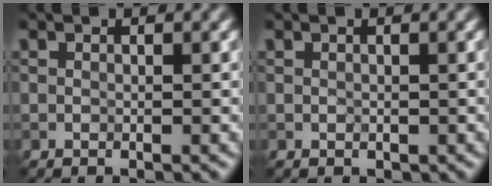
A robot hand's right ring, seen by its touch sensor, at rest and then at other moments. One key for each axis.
{"total": 0.5, "fx": 0.0, "fy": 0.5, "fz": 0.2, "tx": -0.003, "ty": 0.000, "tz": 0.000}